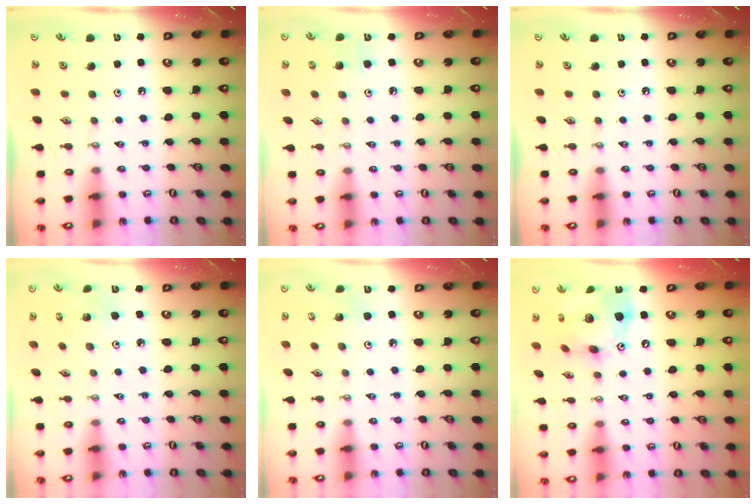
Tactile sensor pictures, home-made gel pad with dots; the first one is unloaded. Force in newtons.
{"total": 3.8, "press": 3.8, "slide": 0.3}
{"total": 0.0}
{"total": 1.7, "press": 1.6, "slide": 0.2}
{"total": 2.9, "press": 2.8, "slide": 1.0}
{"total": 18.4, "press": 18.3, "slide": 2.0}